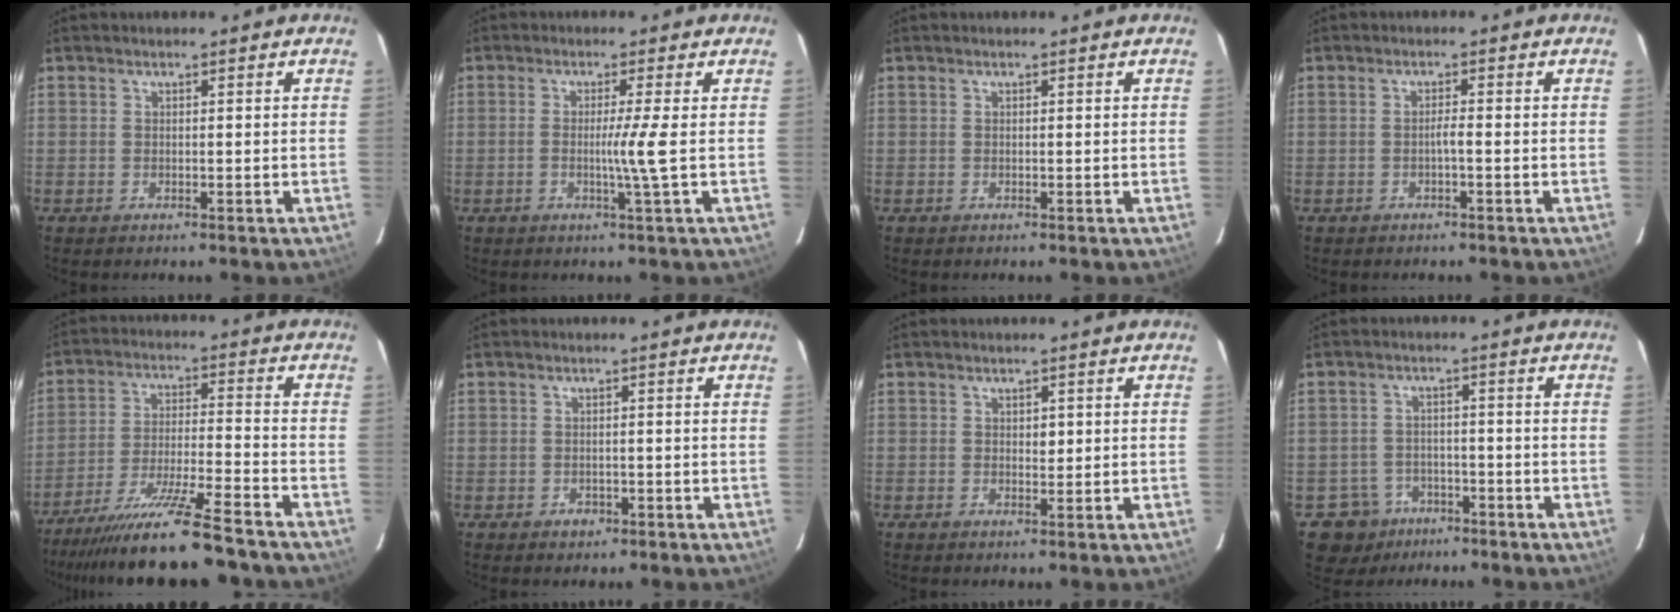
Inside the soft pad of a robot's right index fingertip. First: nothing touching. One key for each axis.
{"total": 3.9, "fx": -0.4, "fy": -1.4, "fz": 3.6, "tx": -0.064, "ty": -0.008, "tz": -0.009}
{"total": 0.0}
{"total": 1.3, "fx": -0.5, "fy": -0.1, "fz": 1.1, "tx": -0.020, "ty": 0.002, "tz": -0.009}
{"total": 14.7, "fx": -12.2, "fy": -0.5, "fz": 8.2, "tx": -0.151, "ty": -0.028, "tz": -0.204}
{"total": 1.7, "fx": -0.8, "fy": 1.5, "fz": 0.4, "tx": -0.005, "ty": 0.005, "tz": -0.009}
{"total": 1.3, "fx": 0.3, "fy": 0.8, "fz": 1.0, "tx": -0.011, "ty": -0.001, "tz": 0.005}
{"total": 6.5, "fx": -3.6, "fy": 5.5, "fz": 0.1, "tx": -0.001, "ty": 0.010, "tz": -0.049}